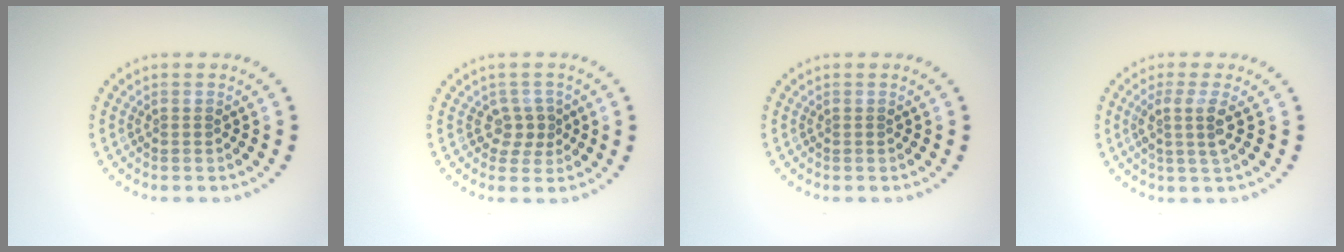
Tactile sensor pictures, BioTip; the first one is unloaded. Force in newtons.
{"total": 1.8, "press": 1.4, "slide": 1.1}
{"total": 0.0}
{"total": 2.4, "press": 1.8, "slide": 1.6}